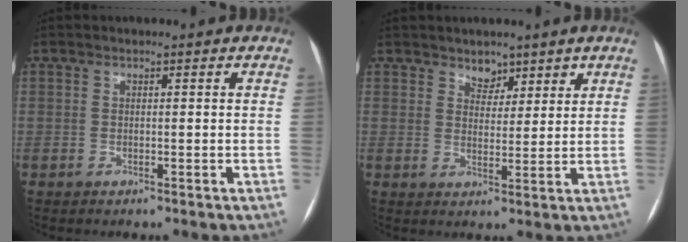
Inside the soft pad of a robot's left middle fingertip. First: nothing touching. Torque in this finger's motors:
{"motor_torque": [0.18, -0.15, 0.00, 0.02]}